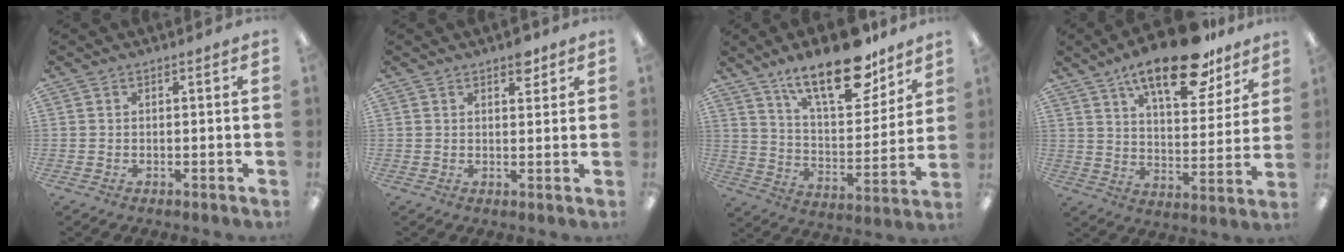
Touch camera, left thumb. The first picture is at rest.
{"total": 4.0, "force": [2.8, 2.0, 1.9], "torque": [-0.002, -0.015, 0.043]}
{"total": 20.9, "force": [14.5, 8.2, 12.6], "torque": [-0.203, -0.083, 0.246]}
{"total": 19.0, "force": [13.5, 6.7, 11.5], "torque": [-0.176, -0.075, 0.222]}